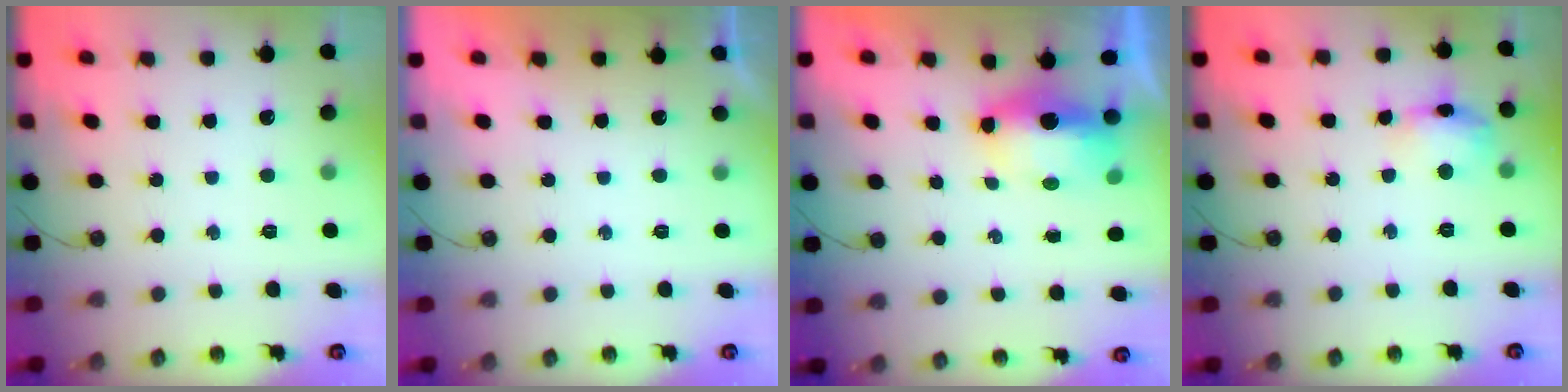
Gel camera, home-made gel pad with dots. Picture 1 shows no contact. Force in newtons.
{"total": 0.0}
{"total": 7.3, "press": 7.2, "slide": 1.4}
{"total": 11.1, "press": 11.1, "slide": 0.8}